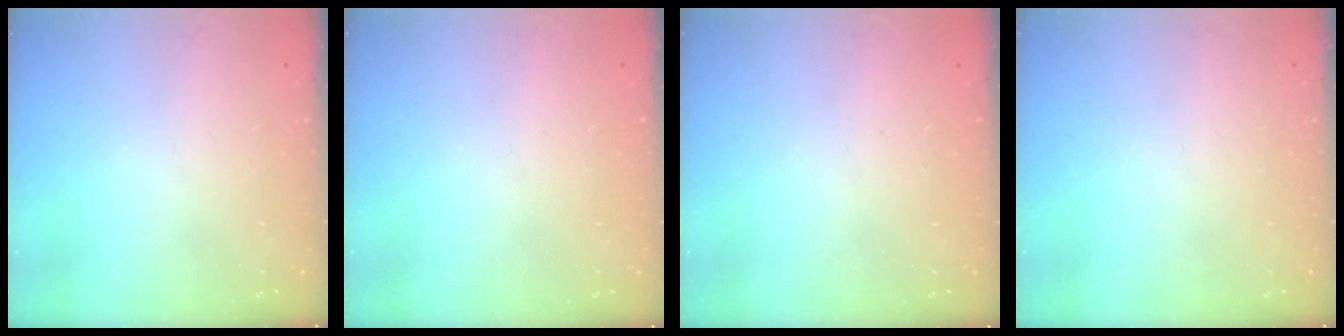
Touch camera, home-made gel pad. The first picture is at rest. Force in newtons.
{"total": 2.2, "press": 2.2, "slide": 0.0}
{"total": 2.2, "press": 2.2, "slide": 0.0}
{"total": 0.0}